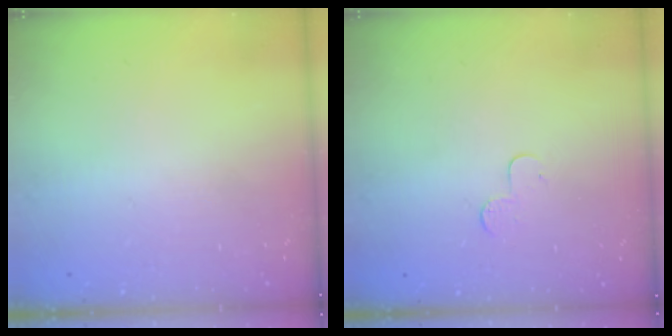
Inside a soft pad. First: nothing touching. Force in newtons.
{"total": 3.9, "press": 3.9, "slide": 0.4}